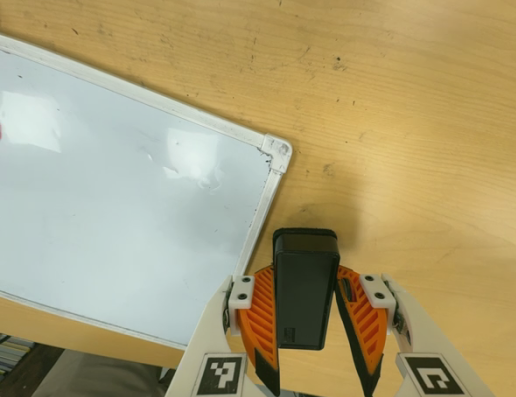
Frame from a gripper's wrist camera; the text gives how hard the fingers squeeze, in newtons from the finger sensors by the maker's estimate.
{"total": 4.4, "left": 3.1, "right": 5.7}